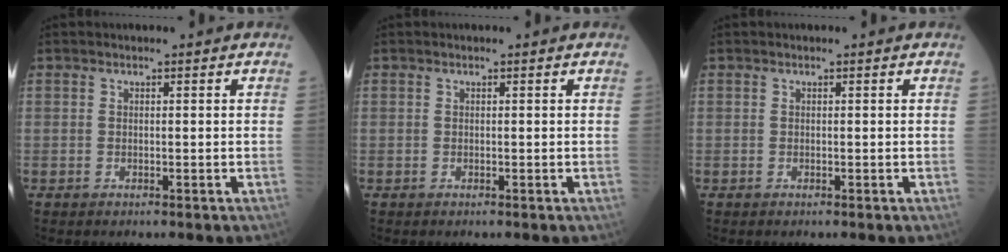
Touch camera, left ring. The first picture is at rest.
{"total": 0.0}
{"total": 0.0}